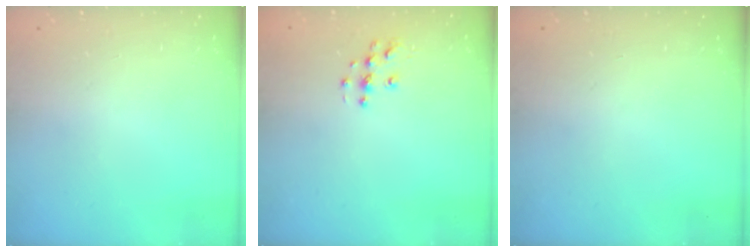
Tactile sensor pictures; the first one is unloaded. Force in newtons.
{"total": 4.8, "press": 4.8, "slide": 0.3}
{"total": 0.0}